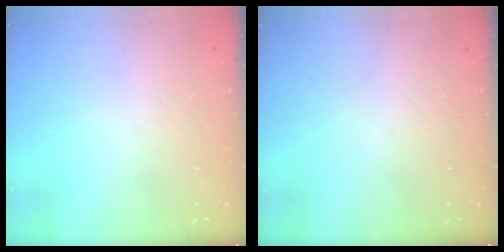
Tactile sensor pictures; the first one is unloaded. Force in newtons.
{"total": 0.0}